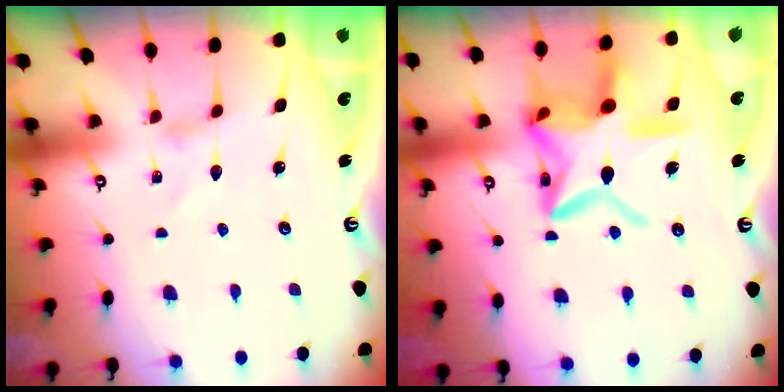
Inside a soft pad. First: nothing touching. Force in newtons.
{"total": 19.8, "press": 19.7, "slide": 1.5}